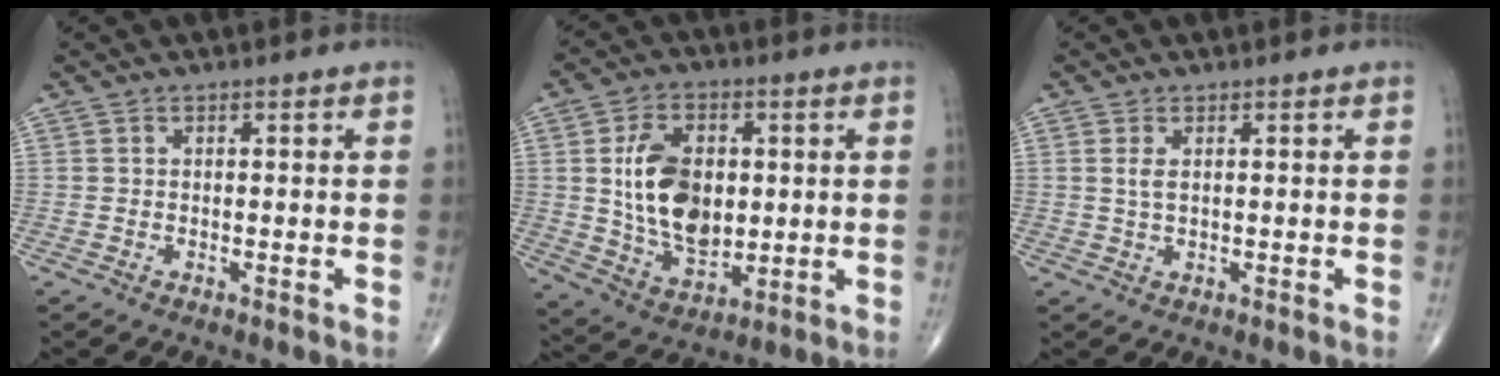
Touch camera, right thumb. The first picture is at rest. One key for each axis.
{"total": 15.2, "fx": 1.5, "fy": 9.7, "fz": 11.6, "tx": -0.176, "ty": -0.012, "tz": 0.035}
{"total": 2.1, "fx": 0.6, "fy": 0.9, "fz": 1.8, "tx": -0.041, "ty": 0.001, "tz": 0.017}